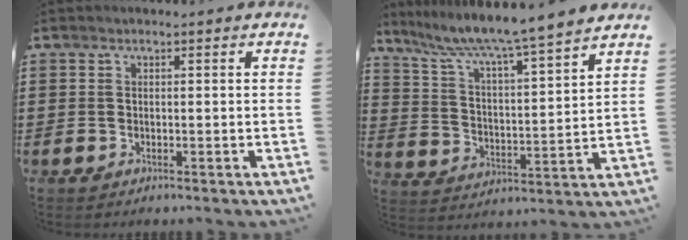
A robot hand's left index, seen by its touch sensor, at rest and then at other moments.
{"total": 6.8, "force": [6.3, -1.2, 2.4], "torque": [-0.075, -0.054, 0.101]}